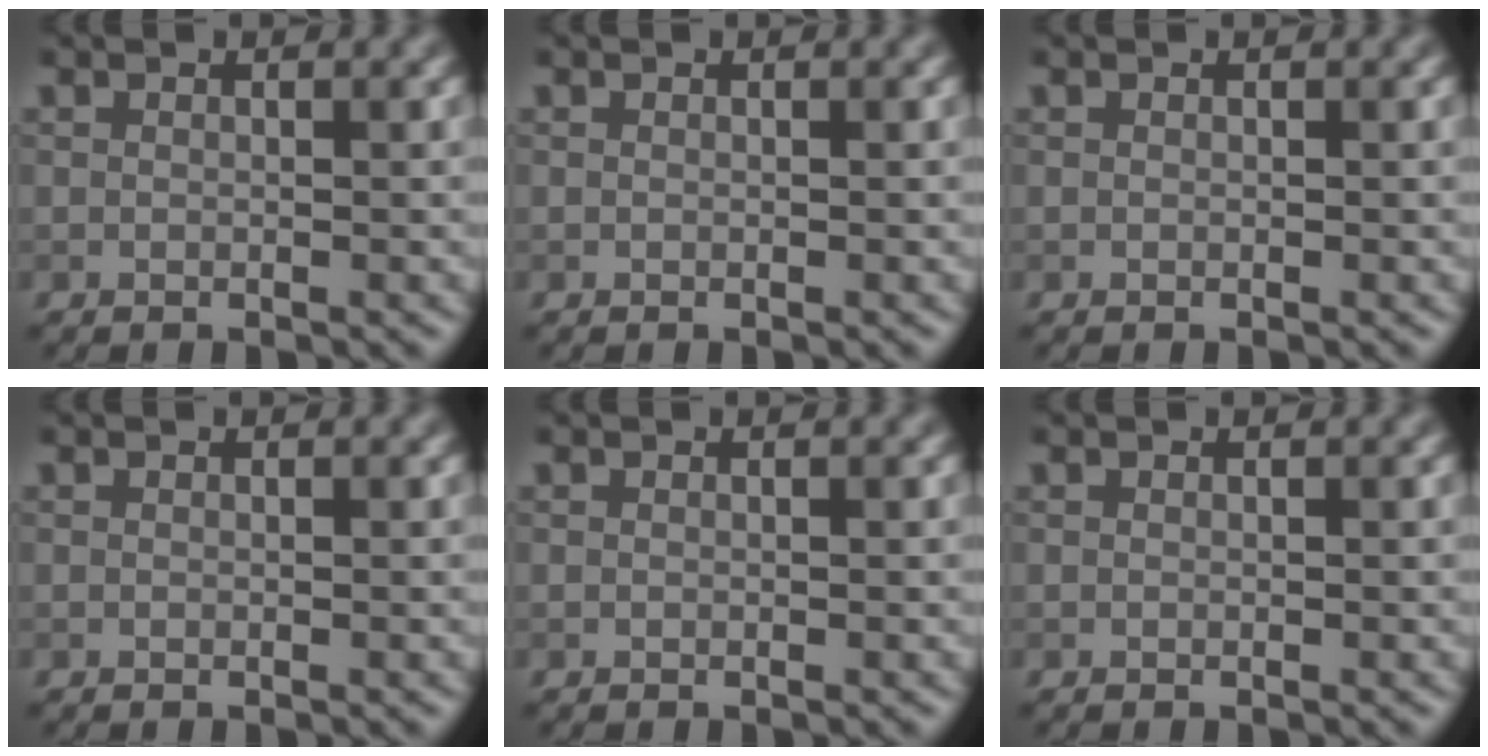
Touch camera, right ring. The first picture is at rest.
{"total": 0.0}
{"total": 0.0}
{"total": 0.0}
{"total": 0.0}
{"total": 0.0}